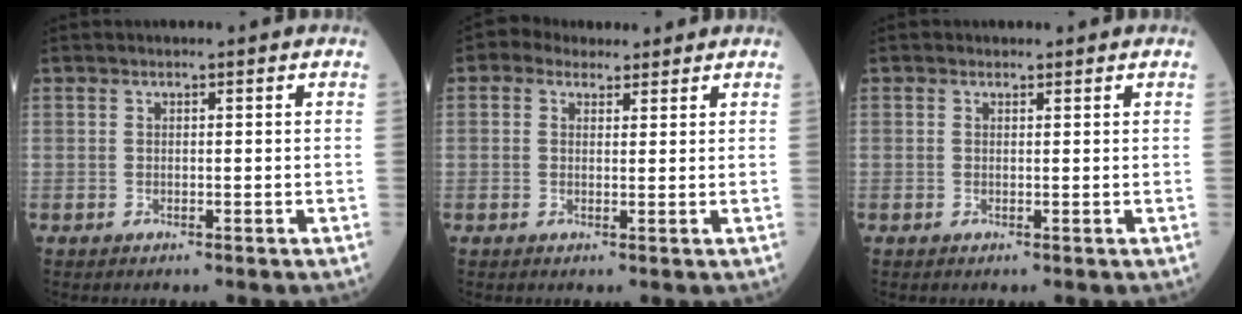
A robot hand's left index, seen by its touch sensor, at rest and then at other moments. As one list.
[{"total": 4.4, "force": [3.2, 2.8, 1.4], "torque": [-0.023, 0.028, 0.053]}, {"total": 0.7, "force": [0.4, 0.5, 0.1], "torque": [0.000, -0.001, 0.003]}]